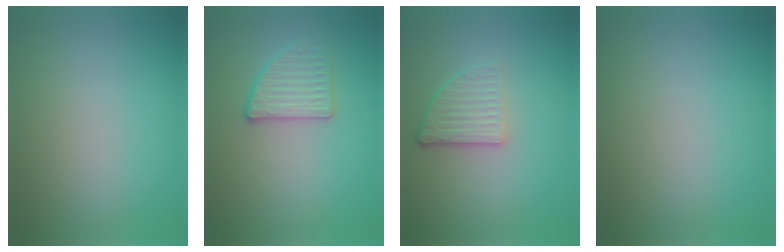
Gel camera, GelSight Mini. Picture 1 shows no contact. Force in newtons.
{"total": 2.8, "press": 2.8, "slide": 0.3}
{"total": 3.7, "press": 2.5, "slide": 2.7}
{"total": 0.0}